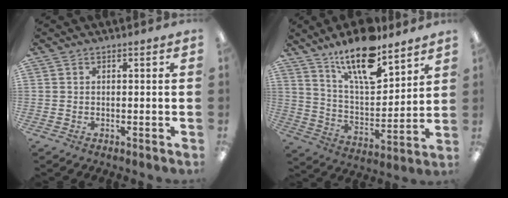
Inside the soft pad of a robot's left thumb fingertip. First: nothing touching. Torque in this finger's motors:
{"motor_torque": [0.73, 0.73, 1.48, -1.30, 0.13]}